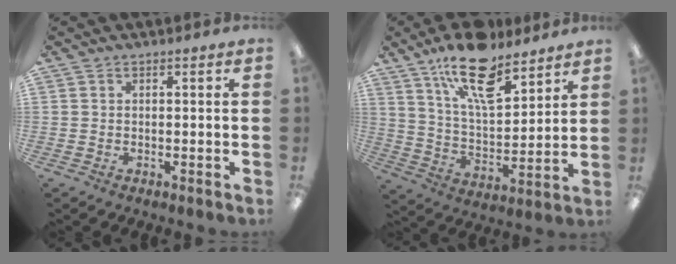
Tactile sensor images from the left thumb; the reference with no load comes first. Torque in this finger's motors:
{"motor_torque": [0.43, 0.37, 1.57, -1.20, 0.39]}